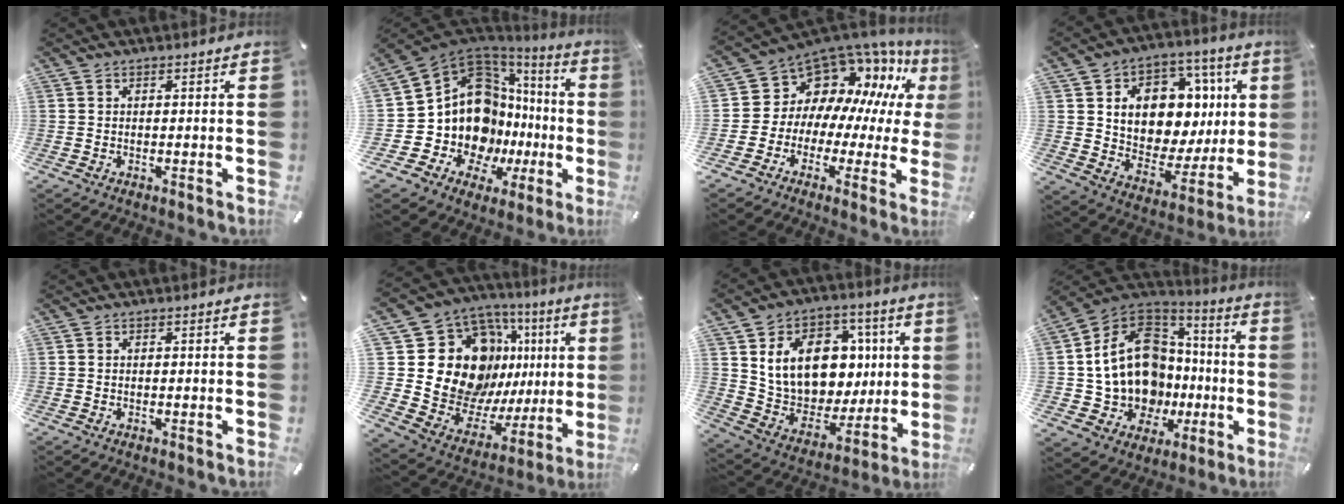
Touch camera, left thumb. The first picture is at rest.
{"total": 16.1, "force": [0.6, 12.9, 9.5], "torque": [-0.194, -0.064, 0.035]}
{"total": 12.7, "force": [8.4, 9.0, 3.0], "torque": [-0.064, -0.090, 0.159]}
{"total": 13.9, "force": [4.1, 10.8, 7.8], "torque": [-0.106, -0.039, 0.080]}
{"total": 0.0}
{"total": 24.0, "force": [6.9, 17.4, 15.1], "torque": [-0.256, -0.061, 0.155]}
{"total": 17.8, "force": [4.5, 13.7, 10.3], "torque": [-0.199, -0.013, 0.091]}
{"total": 18.8, "force": [-1.4, 16.3, 9.2], "torque": [-0.205, -0.013, -0.006]}